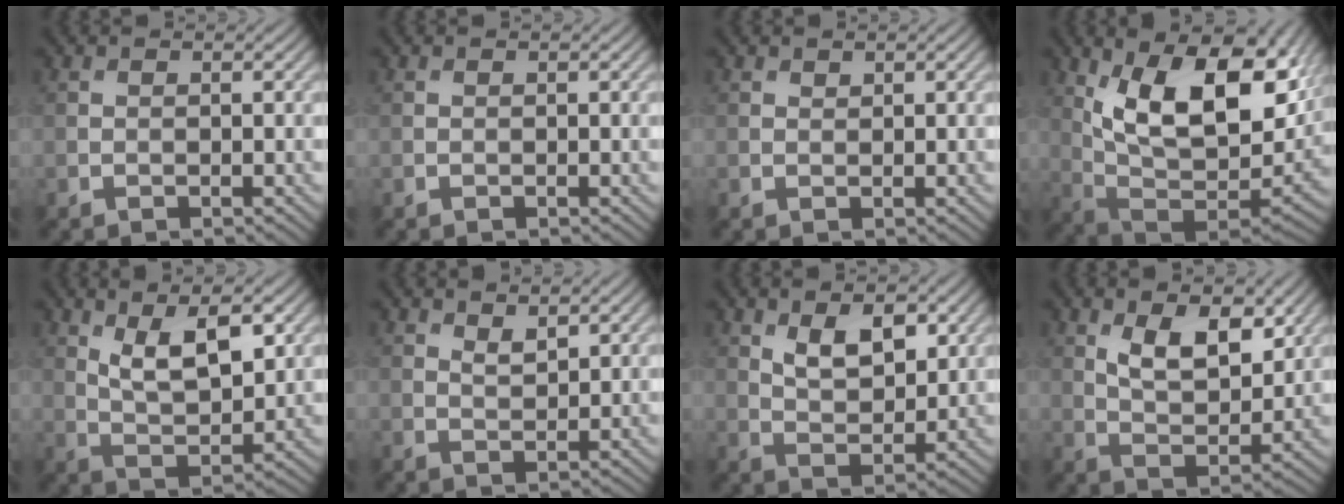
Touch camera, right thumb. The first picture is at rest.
{"total": 0.0}
{"total": 0.5, "force": [0.5, 0.2, 0.1], "torque": [0.002, -0.002, 0.011]}
{"total": 17.9, "force": [7.0, 8.5, 14.1], "torque": [-0.244, 0.007, 0.122]}
{"total": 7.8, "force": [3.4, 3.2, 6.3], "torque": [-0.118, -0.003, 0.065]}
{"total": 1.8, "force": [1.4, 0.6, 1.0], "torque": [-0.022, -0.005, 0.030]}
{"total": 6.1, "force": [2.8, 3.1, 4.4], "torque": [-0.081, -0.008, 0.053]}
{"total": 7.5, "force": [3.6, 3.6, 5.6], "torque": [-0.104, -0.013, 0.065]}